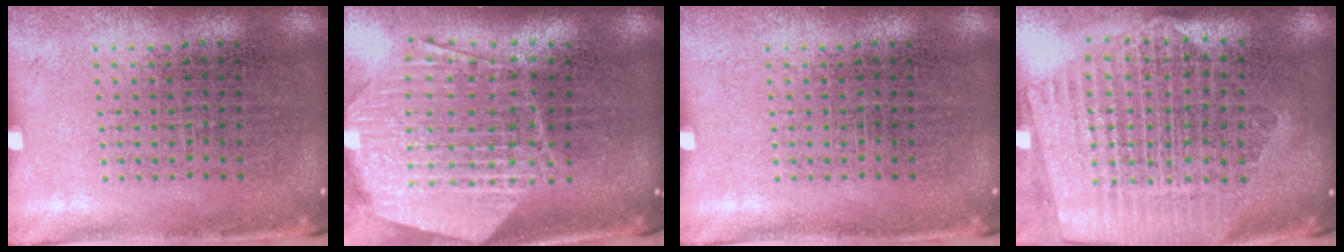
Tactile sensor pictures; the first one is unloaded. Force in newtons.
{"total": 2.6, "press": 2.1, "slide": 1.5}
{"total": 0.0}
{"total": 2.3, "press": 2.0, "slide": 1.1}